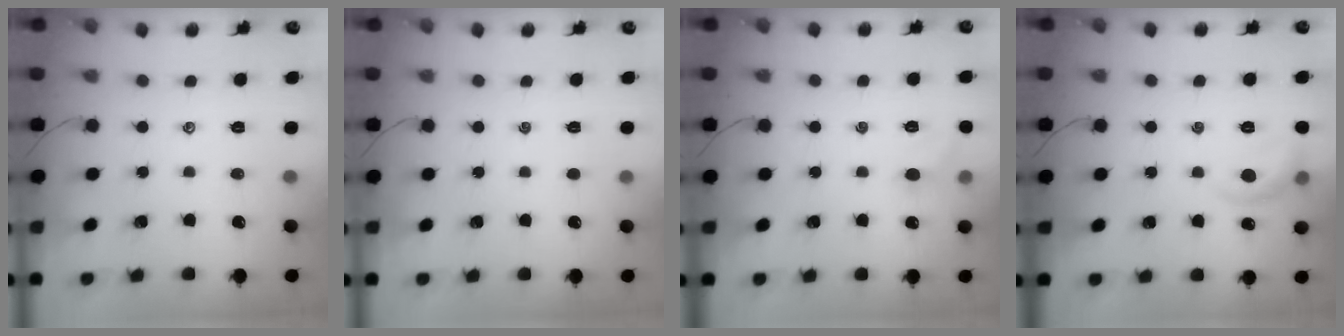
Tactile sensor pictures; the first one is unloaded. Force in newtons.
{"total": 0.0}
{"total": 6.9, "press": 6.7, "slide": 1.6}
{"total": 8.9, "press": 8.9, "slide": 0.3}